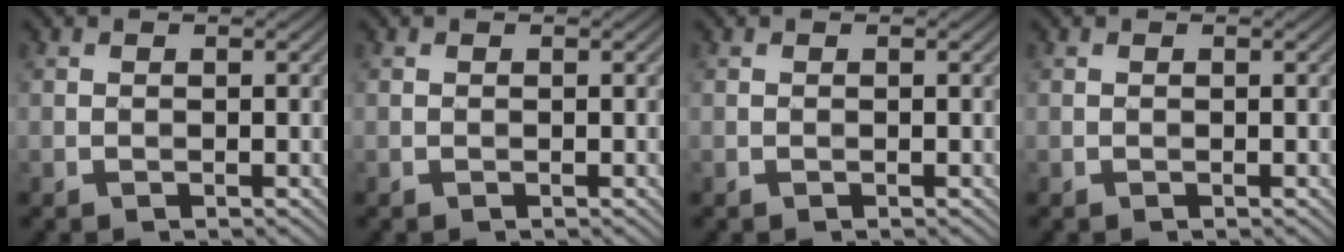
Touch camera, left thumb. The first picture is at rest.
{"total": 0.0}
{"total": 0.0}
{"total": 0.0}